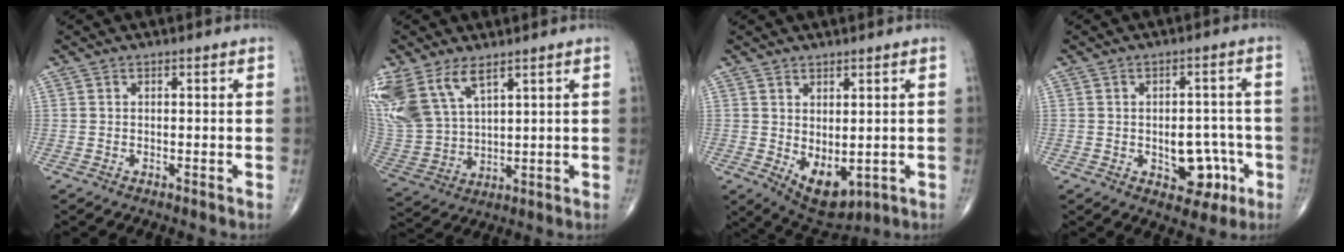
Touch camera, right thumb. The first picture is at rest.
{"total": 15.1, "force": [8.5, 8.0, 9.7], "torque": [-0.223, -0.020, 0.184]}
{"total": 8.0, "force": [-1.0, 4.3, 6.6], "torque": [-0.087, -0.009, 0.008]}
{"total": 8.7, "force": [-2.6, 5.7, 6.0], "torque": [-0.043, 0.025, -0.023]}